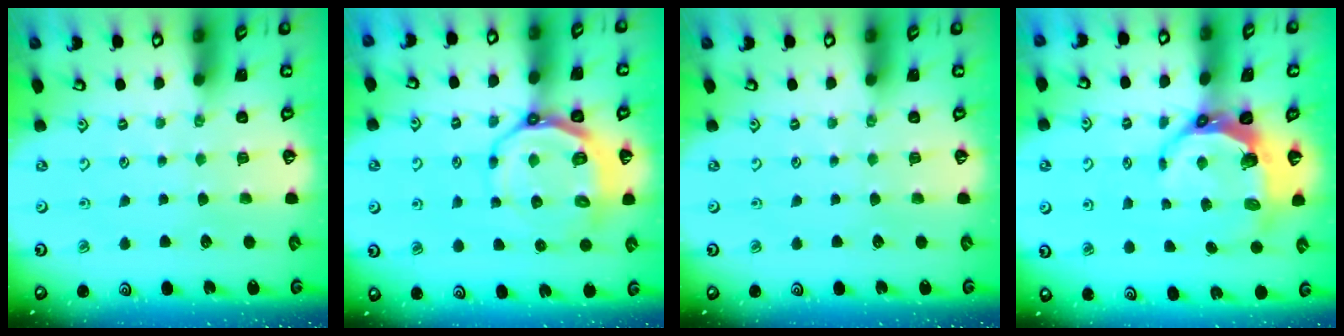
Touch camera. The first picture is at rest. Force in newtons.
{"total": 11.2, "press": 10.7, "slide": 3.4}
{"total": 0.0}
{"total": 9.1, "press": 7.8, "slide": 4.7}